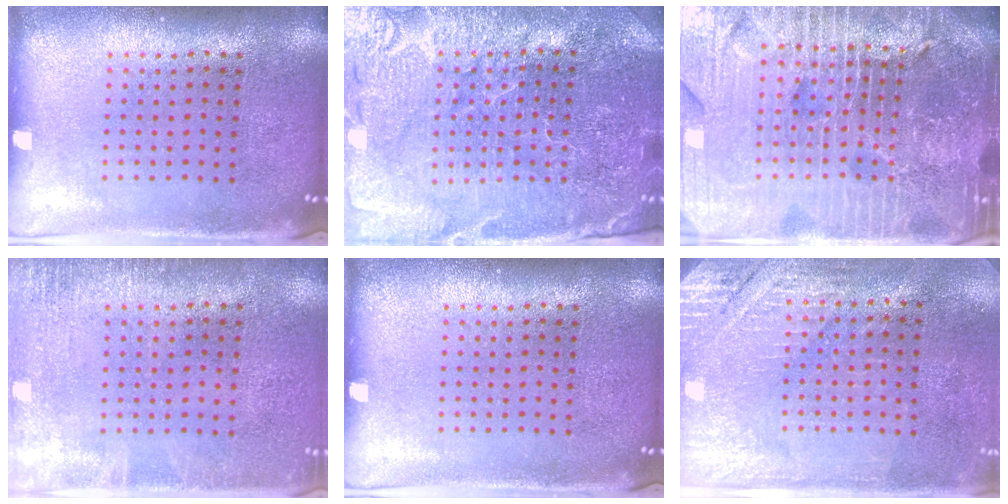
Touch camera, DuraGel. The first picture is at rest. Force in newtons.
{"total": 4.1, "press": 4.0, "slide": 1.2}
{"total": 6.5, "press": 5.7, "slide": 3.0}
{"total": 1.5, "press": 1.5, "slide": 0.2}
{"total": 0.0}
{"total": 2.8, "press": 2.6, "slide": 0.9}